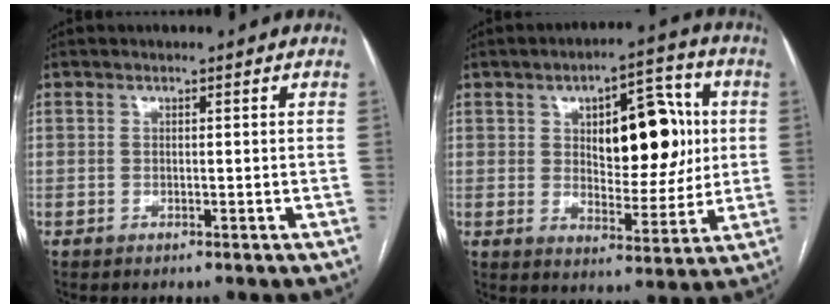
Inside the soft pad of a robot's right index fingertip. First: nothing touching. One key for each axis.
{"total": 13.5, "fx": 2.8, "fy": 5.7, "fz": 11.9, "tx": -0.160, "ty": 0.023, "tz": 0.048}